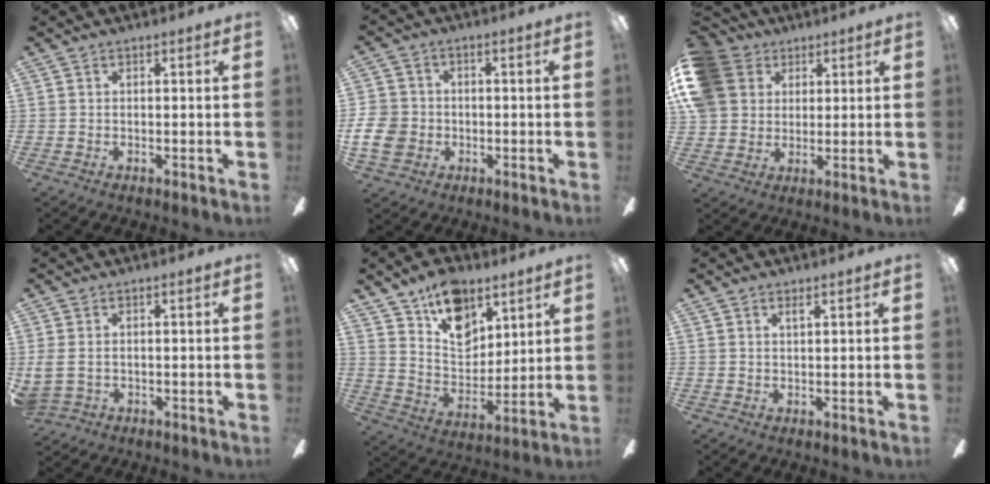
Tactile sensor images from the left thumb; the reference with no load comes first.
{"total": 8.8, "force": [-1.4, 7.7, 4.0], "torque": [-0.107, 0.017, -0.027]}
{"total": 13.2, "force": [4.9, 11.1, 5.3], "torque": [-0.123, -0.005, 0.100]}
{"total": 3.4, "force": [0.4, 2.6, 2.2], "torque": [-0.058, 0.001, 0.005]}
{"total": 15.5, "force": [10.1, 9.3, 7.2], "torque": [-0.118, -0.054, 0.190]}
{"total": 1.2, "force": [1.2, 0.2, 0.3], "torque": [-0.001, -0.007, 0.021]}